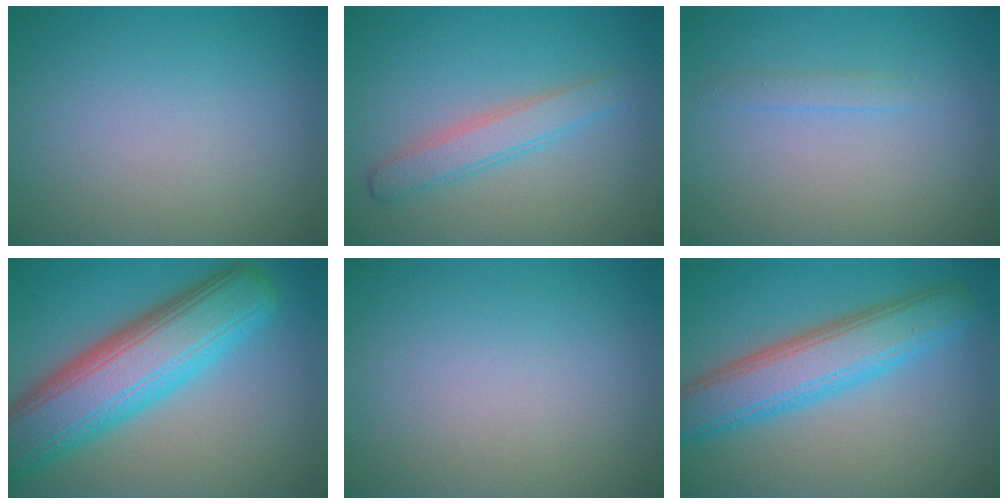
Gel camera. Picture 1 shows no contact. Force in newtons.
{"total": 2.6, "press": 2.6, "slide": 0.2}
{"total": 0.8, "press": 0.8, "slide": 0.1}
{"total": 10.4, "press": 10.4, "slide": 0.3}
{"total": 0.0}
{"total": 6.5, "press": 6.5, "slide": 0.2}